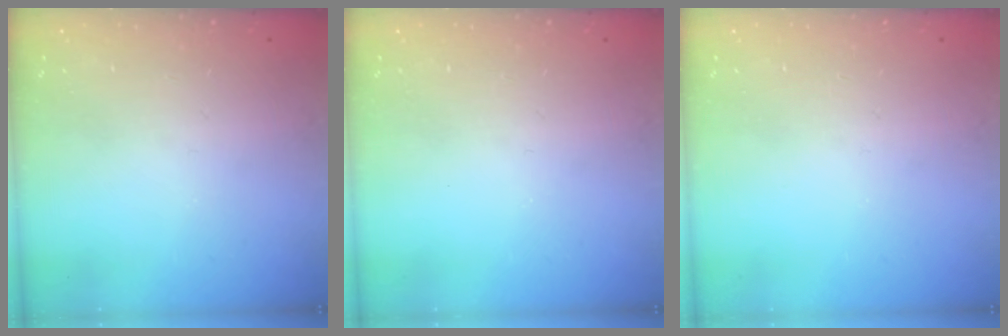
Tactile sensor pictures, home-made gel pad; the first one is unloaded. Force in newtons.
{"total": 0.0}
{"total": 0.0}